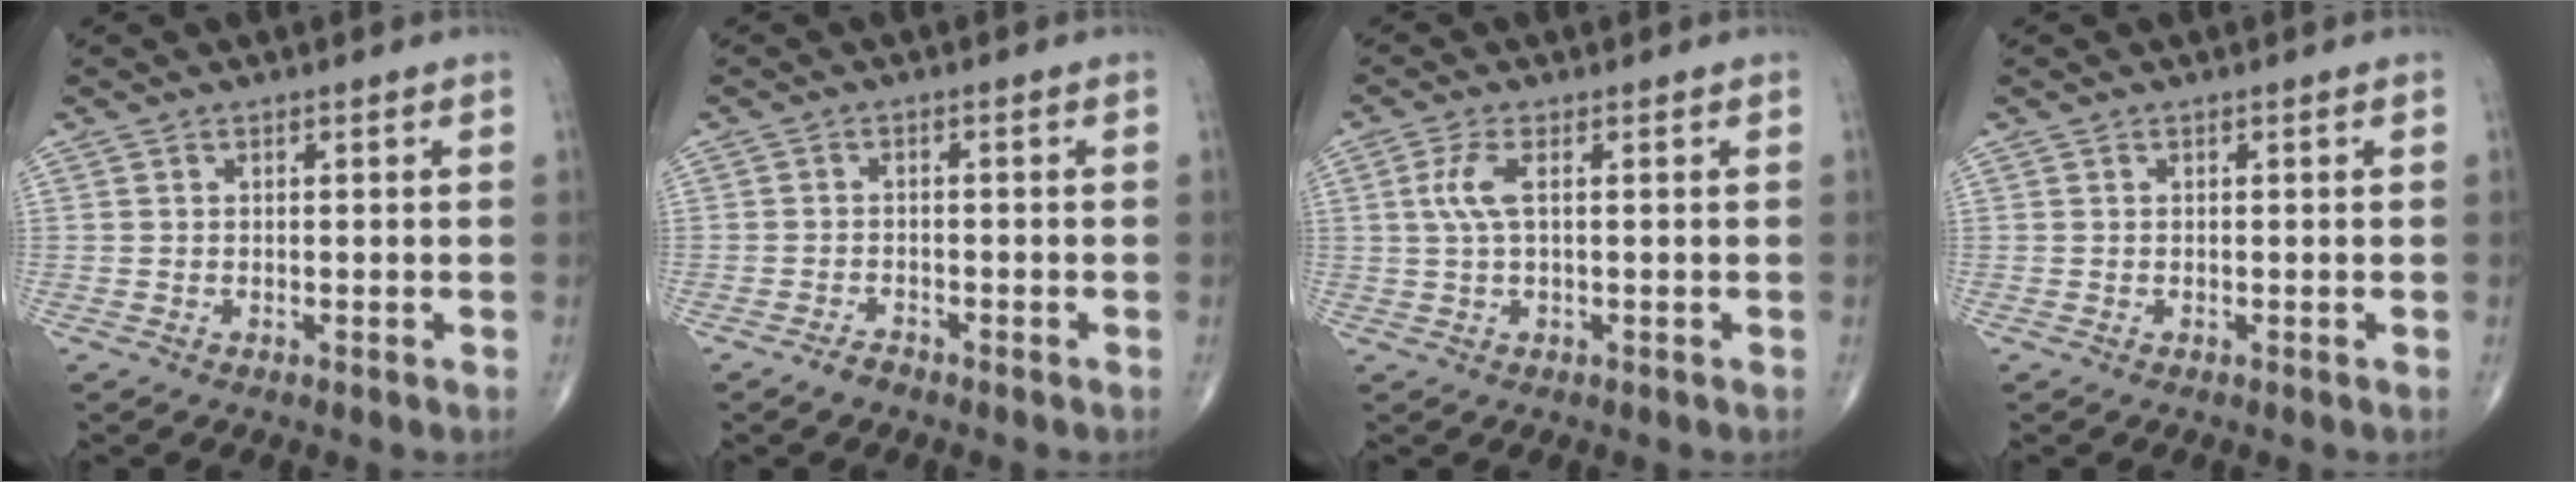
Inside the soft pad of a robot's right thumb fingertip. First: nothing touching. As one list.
[{"total": 1.8, "force": [-1.6, 0.8, 0.6], "torque": [-0.014, 0.006, -0.028]}, {"total": 3.9, "force": [0.7, 1.1, 3.7], "torque": [-0.101, 0.009, 0.014]}, {"total": 0.0}]